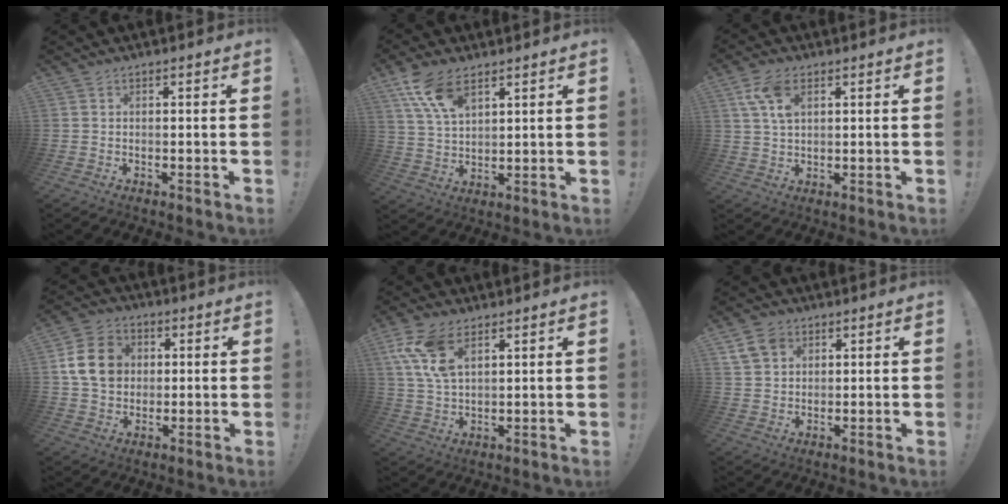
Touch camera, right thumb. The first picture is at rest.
{"total": 10.9, "force": [6.6, 5.3, 6.9], "torque": [-0.130, -0.019, 0.128]}
{"total": 8.1, "force": [3.6, 4.4, 5.8], "torque": [-0.114, -0.009, 0.065]}
{"total": 13.1, "force": [2.3, 11.0, 6.9], "torque": [-0.105, 0.003, 0.049]}
{"total": 11.9, "force": [6.0, 6.4, 8.0], "torque": [-0.159, -0.014, 0.116]}
{"total": 7.4, "force": [4.1, 5.5, 2.9], "torque": [-0.049, -0.014, 0.083]}